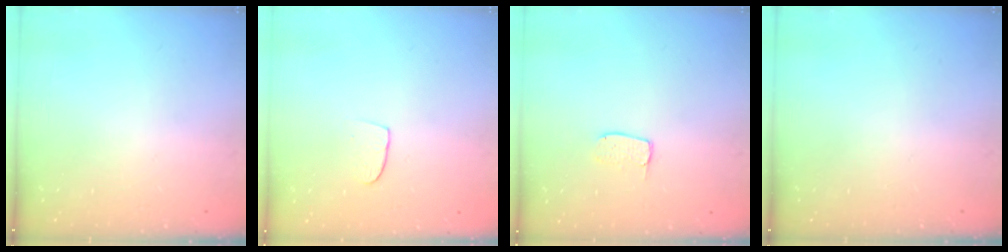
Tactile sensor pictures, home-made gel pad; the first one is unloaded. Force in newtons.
{"total": 6.3, "press": 6.3, "slide": 0.5}
{"total": 4.9, "press": 4.8, "slide": 0.4}
{"total": 0.0}